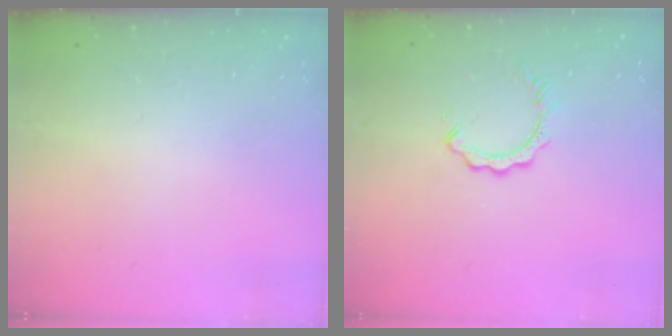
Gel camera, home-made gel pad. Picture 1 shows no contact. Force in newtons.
{"total": 2.9, "press": 2.9, "slide": 0.5}